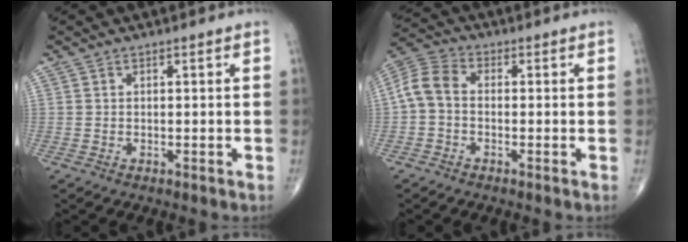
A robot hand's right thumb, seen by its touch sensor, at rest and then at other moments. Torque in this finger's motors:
{"motor_torque": [0.09, 0.19, 0.32, -0.36, 0.17]}